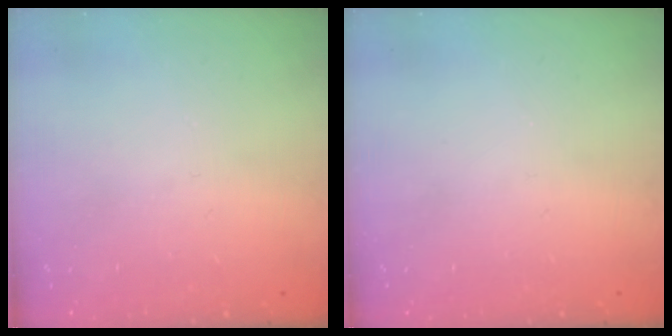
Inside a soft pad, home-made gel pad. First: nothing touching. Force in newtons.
{"total": 0.0}